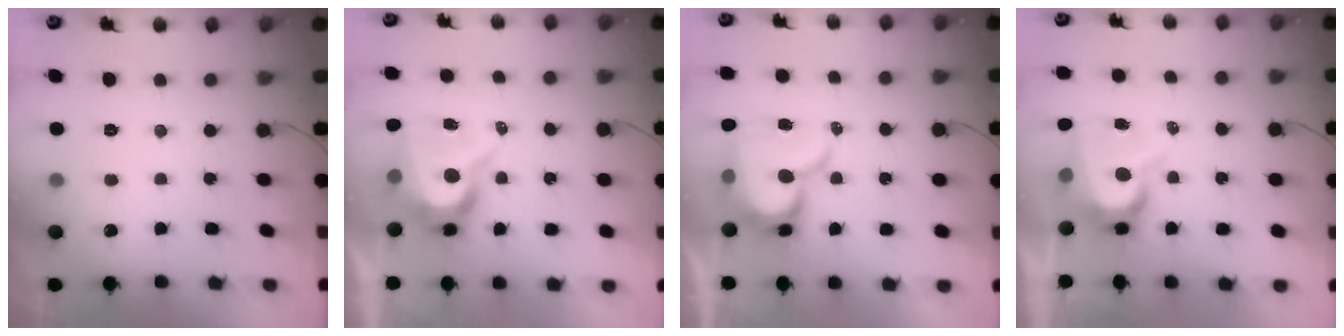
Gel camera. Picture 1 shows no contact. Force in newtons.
{"total": 10.8, "press": 10.7, "slide": 0.8}
{"total": 15.6, "press": 15.5, "slide": 1.8}
{"total": 7.7, "press": 7.7, "slide": 0.7}